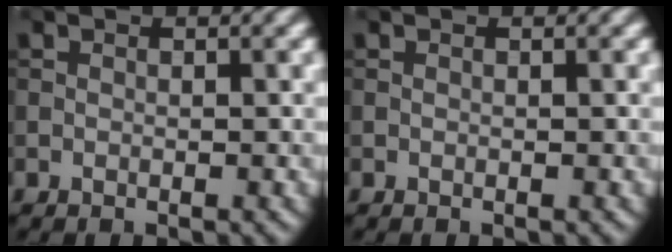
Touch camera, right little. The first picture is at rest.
{"total": 0.0}